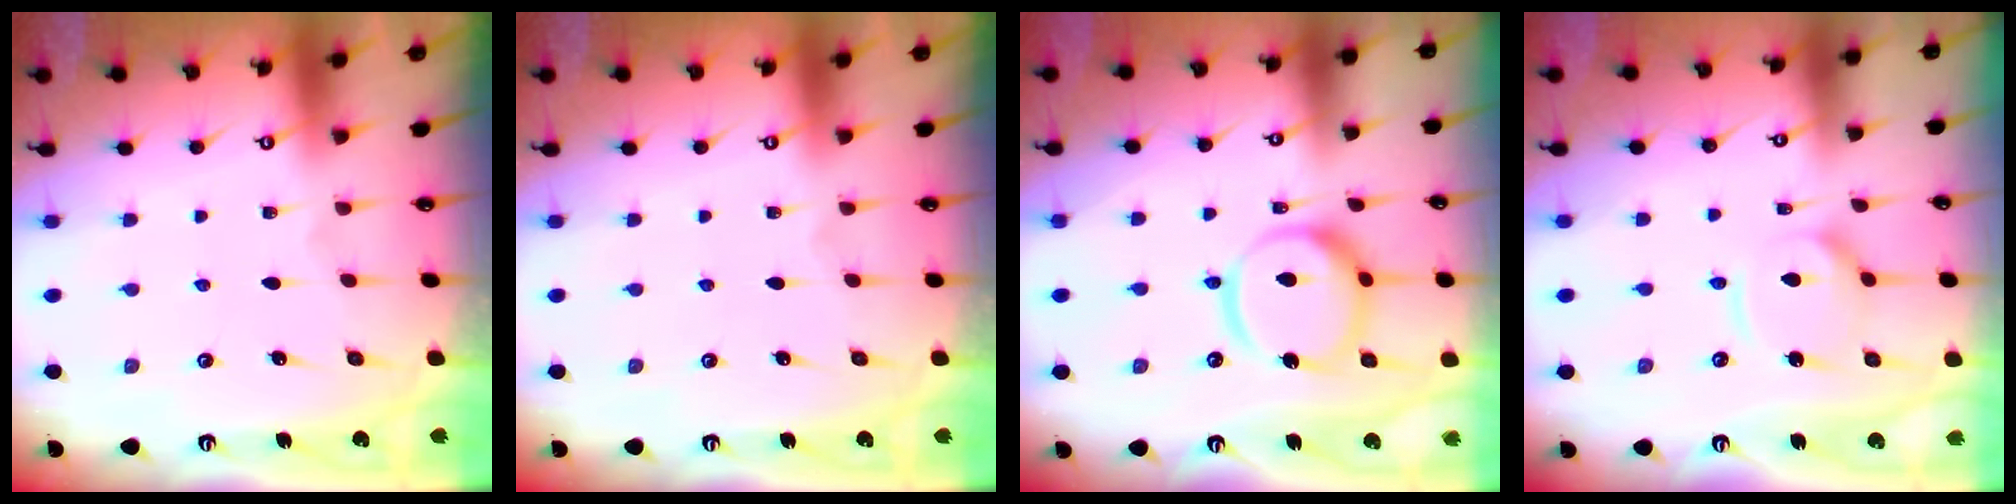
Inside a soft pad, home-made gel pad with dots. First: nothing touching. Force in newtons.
{"total": 0.0}
{"total": 17.3, "press": 17.1, "slide": 2.1}
{"total": 9.2, "press": 9.1, "slide": 0.9}